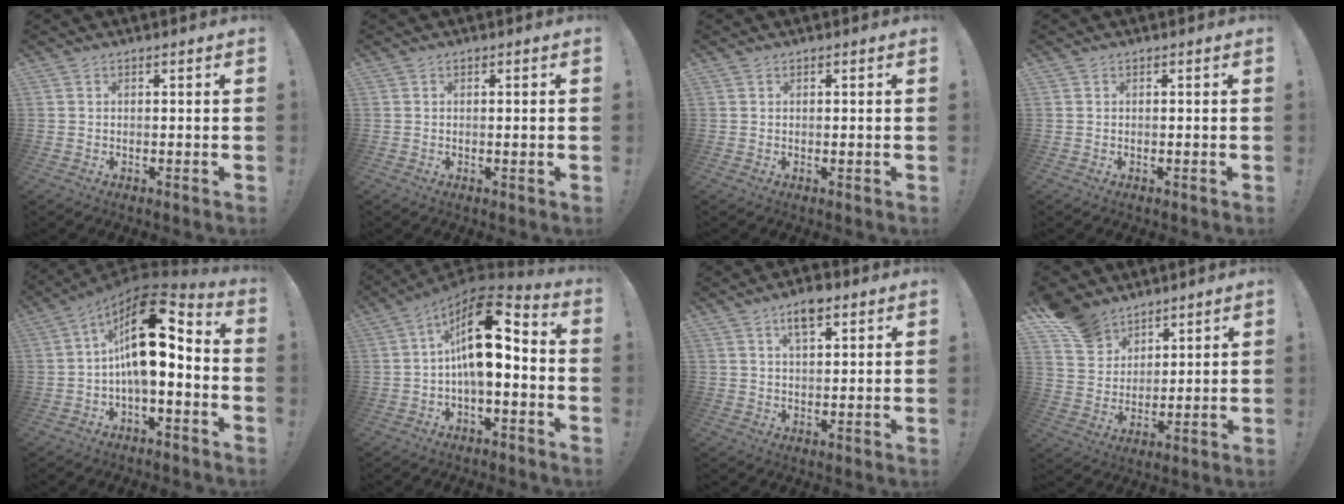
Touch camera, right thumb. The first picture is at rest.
{"total": 1.1, "force": [0.0, -0.4, 1.0], "torque": [-0.013, -0.003, -0.003]}
{"total": 0.6, "force": [0.6, 0.3, -0.1], "torque": [0.001, 0.002, 0.011]}
{"total": 0.0}
{"total": 18.2, "force": [3.6, 8.2, 15.8], "torque": [-0.253, -0.018, 0.061]}
{"total": 16.2, "force": [2.8, 7.5, 14.1], "torque": [-0.222, -0.013, 0.049]}
{"total": 5.8, "force": [3.3, 2.4, 4.2], "torque": [-0.063, -0.006, 0.054]}
{"total": 11.4, "force": [8.5, 7.3, 2.2], "torque": [-0.039, -0.058, 0.169]}